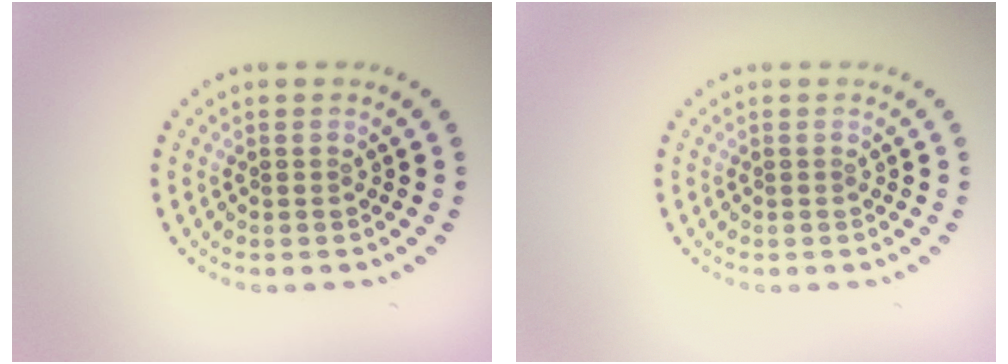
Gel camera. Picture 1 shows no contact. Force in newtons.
{"total": 0.0}